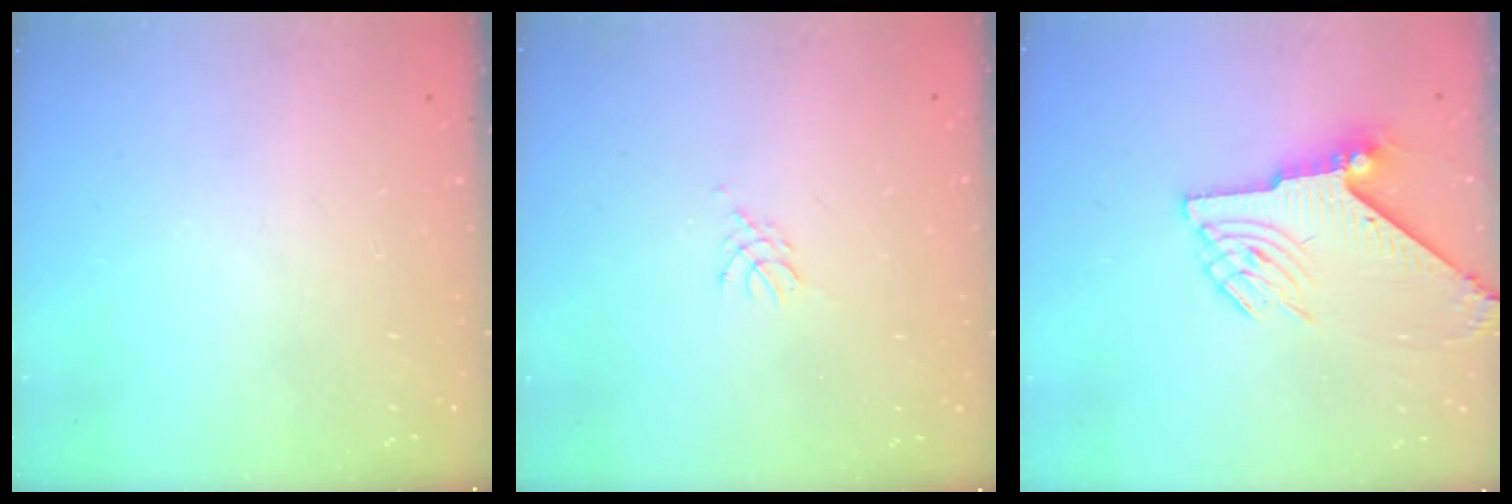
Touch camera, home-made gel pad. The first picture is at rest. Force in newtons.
{"total": 3.8, "press": 3.8, "slide": 0.6}
{"total": 9.6, "press": 9.5, "slide": 1.0}